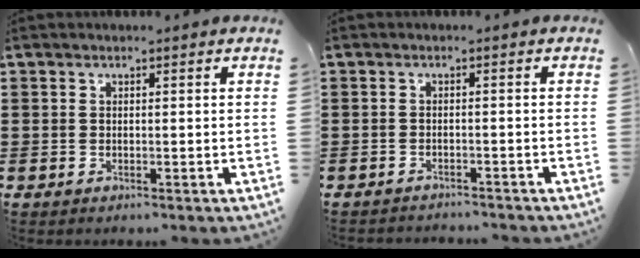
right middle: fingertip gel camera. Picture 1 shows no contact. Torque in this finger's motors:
{"motor_torque": [0.11, 0.11, -0.02, 0.04]}